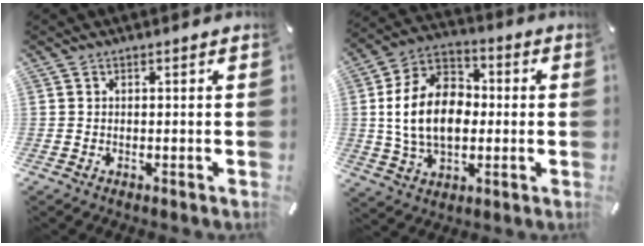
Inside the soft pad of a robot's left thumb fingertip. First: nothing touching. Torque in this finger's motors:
{"motor_torque": [0.87, 0.78, 2.11, -0.66, 0.73]}